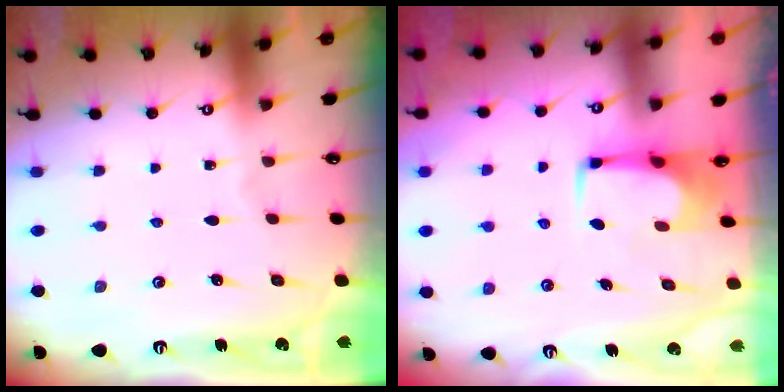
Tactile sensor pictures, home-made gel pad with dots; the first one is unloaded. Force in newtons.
{"total": 0.8, "press": 0.8, "slide": 0.3}